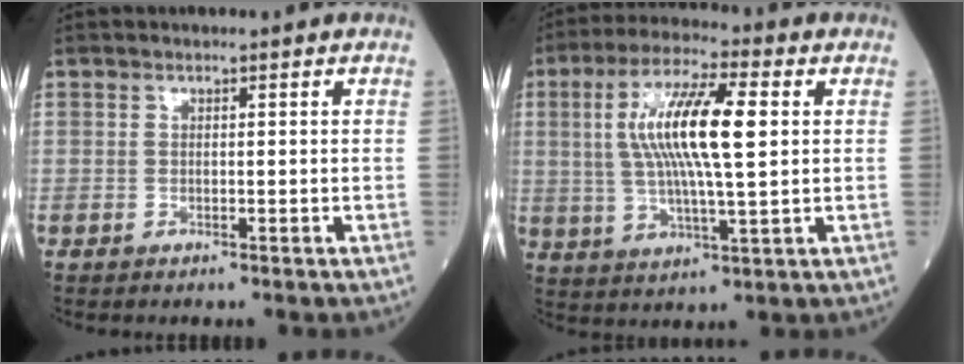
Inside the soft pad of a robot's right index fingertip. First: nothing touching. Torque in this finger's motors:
{"motor_torque": [1.35, -0.11, 0.86, 0.21]}